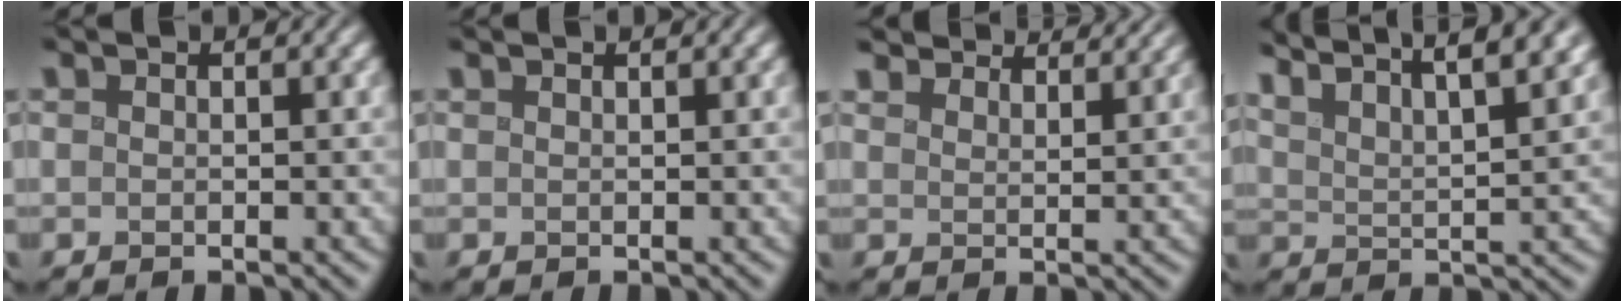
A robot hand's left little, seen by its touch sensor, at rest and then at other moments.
{"total": 0.6, "force": [0.4, 0.2, 0.3], "torque": [0.001, 0.002, 0.000]}
{"total": 6.7, "force": [6.4, 1.2, 1.5], "torque": [-0.023, 0.009, 0.082]}
{"total": 11.2, "force": [8.6, 3.1, 6.4], "torque": [-0.114, 0.031, 0.103]}